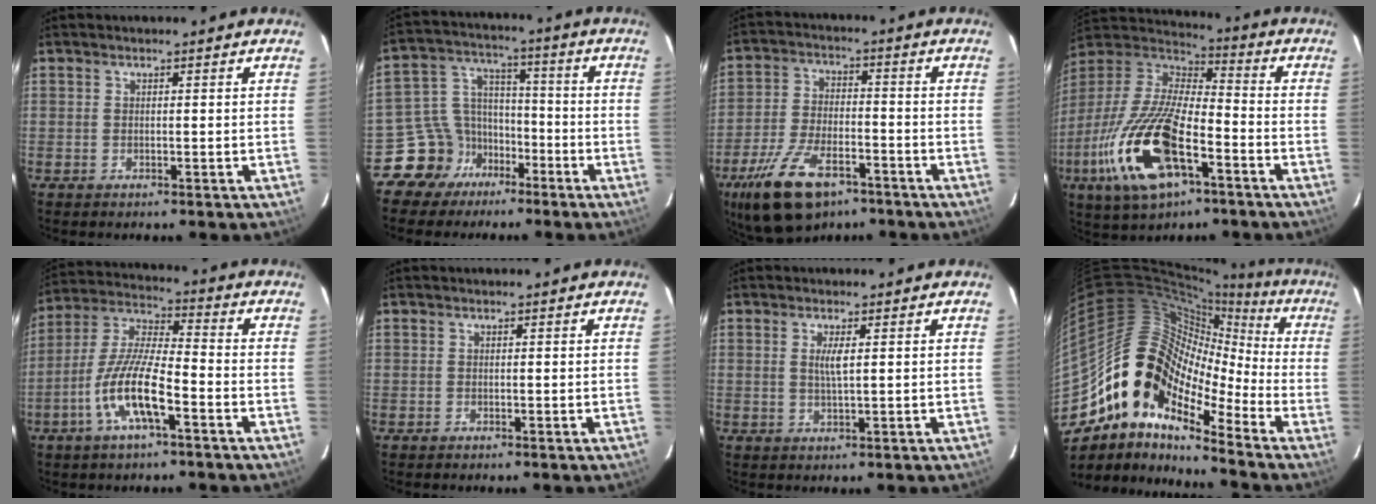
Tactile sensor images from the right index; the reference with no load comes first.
{"total": 9.9, "force": [-6.6, 7.3, 1.0], "torque": [-0.032, 0.053, -0.115]}
{"total": 15.7, "force": [-9.8, 7.3, 9.9], "torque": [-0.215, -0.022, -0.175]}
{"total": 23.4, "force": [-10.0, 9.3, 19.0], "torque": [-0.397, -0.043, -0.189]}
{"total": 12.5, "force": [-5.5, 2.6, 10.9], "torque": [-0.228, -0.003, -0.108]}
{"total": 0.0}
{"total": 2.6, "force": [0.6, 0.3, 2.5], "torque": [-0.047, -0.002, 0.011]}
{"total": 15.7, "force": [-8.8, 8.8, 9.6], "torque": [-0.157, 0.015, -0.191]}